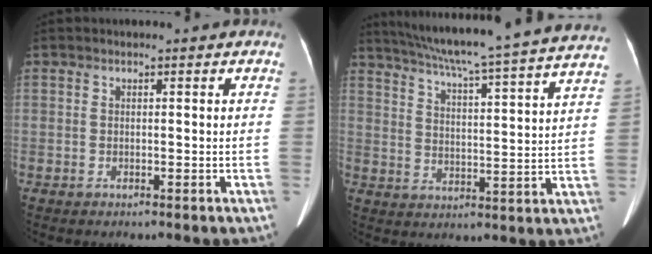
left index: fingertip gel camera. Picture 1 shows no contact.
{"total": 27.6, "force": [24.6, -0.6, 12.4], "torque": [-0.206, -0.041, 0.318]}